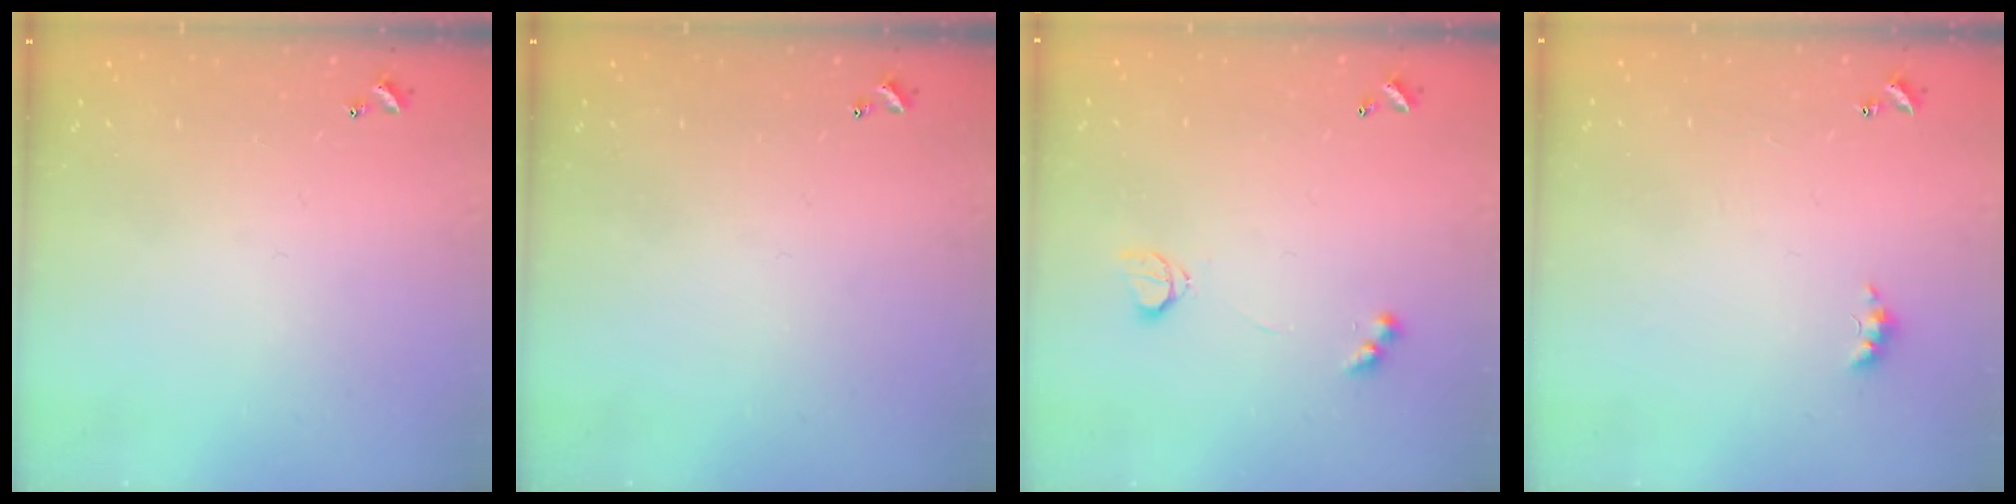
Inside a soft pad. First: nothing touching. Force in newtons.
{"total": 0.0}
{"total": 3.0, "press": 2.9, "slide": 0.6}
{"total": 2.8, "press": 2.7, "slide": 0.7}